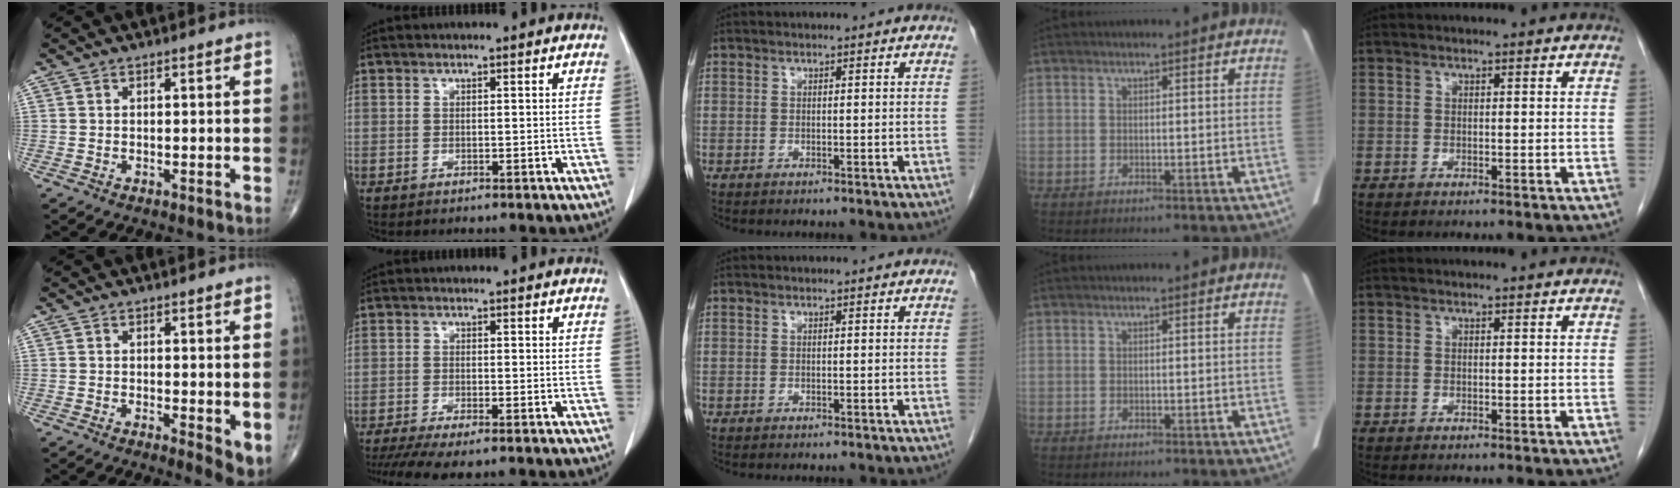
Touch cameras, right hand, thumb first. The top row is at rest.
{"thumb": {"total": 4.4, "force": [0.1, 1.5, 4.2], "torque": [-0.056, -0.014, 0.002]}, "index": {"total": 9.0, "force": [-7.2, 1.7, 5.2], "torque": [-0.076, -0.011, -0.112]}}